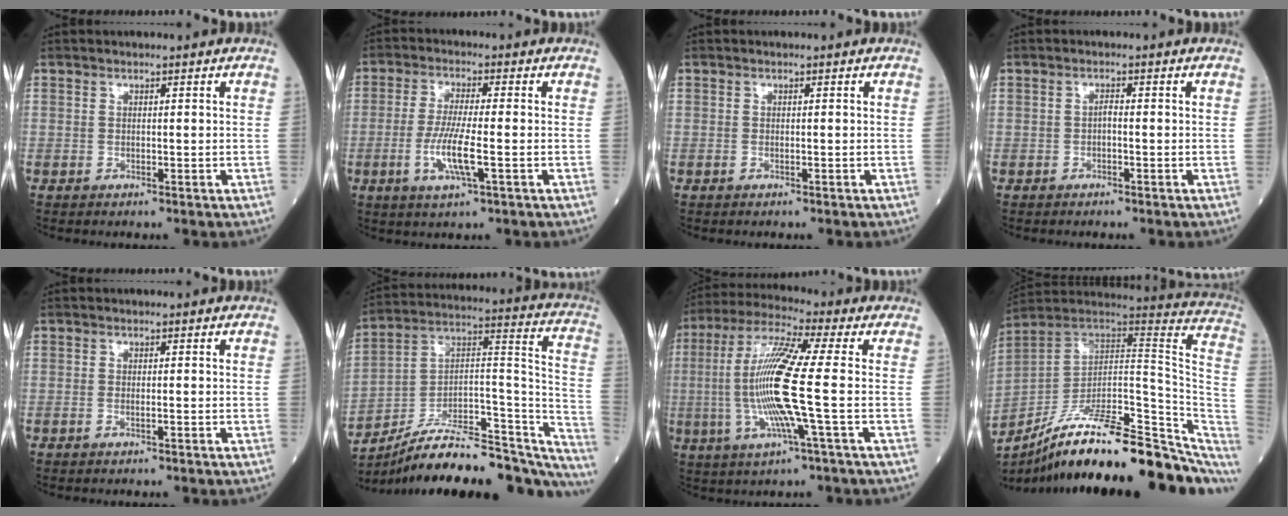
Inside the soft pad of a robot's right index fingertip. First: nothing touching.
{"total": 7.0, "force": [-1.9, 0.3, 6.7], "torque": [-0.136, -0.011, -0.039]}
{"total": 0.0}
{"total": 0.8, "force": [-0.3, 0.2, 0.7], "torque": [-0.011, 0.003, -0.009]}
{"total": 0.6, "force": [-0.4, 0.0, 0.5], "torque": [-0.013, -0.001, -0.006]}
{"total": 28.2, "force": [-23.5, 7.2, 13.8], "torque": [-0.151, 0.037, -0.346]}
{"total": 14.0, "force": [-1.5, -0.5, 13.9], "torque": [-0.287, -0.001, -0.041]}
{"total": 26.0, "force": [-18.3, 6.6, 17.2], "torque": [-0.188, 0.028, -0.279]}